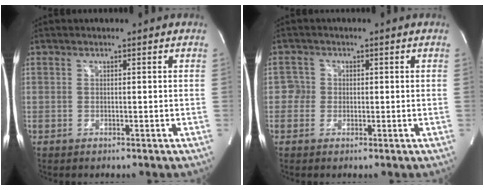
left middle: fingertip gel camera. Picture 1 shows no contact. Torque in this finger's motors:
{"motor_torque": [0.08, 0.04, -0.06, -0.02]}